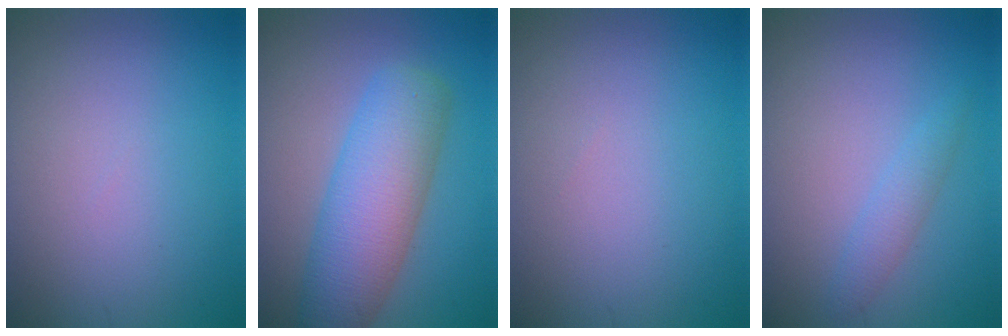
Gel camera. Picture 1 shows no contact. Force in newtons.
{"total": 7.3, "press": 7.3, "slide": 0.3}
{"total": 0.0}
{"total": 1.7, "press": 1.6, "slide": 0.0}